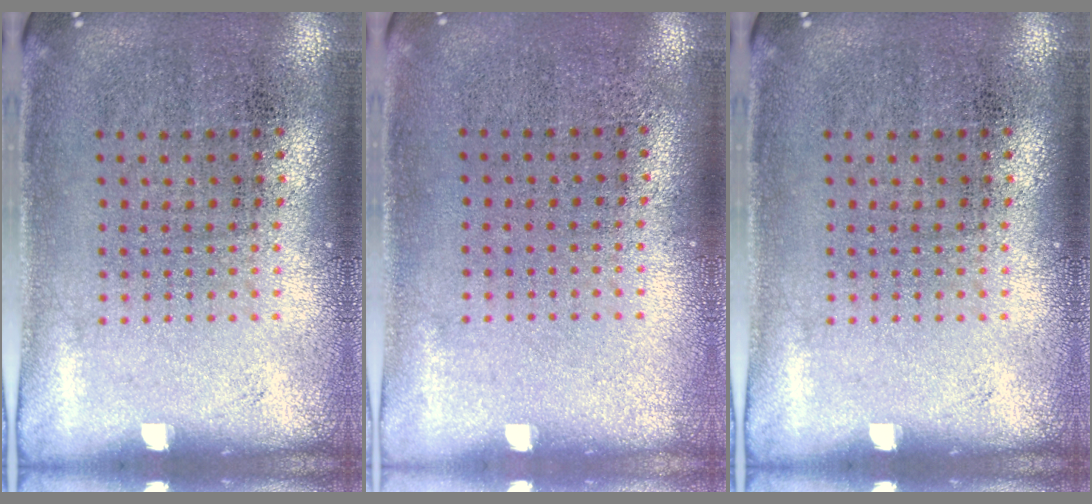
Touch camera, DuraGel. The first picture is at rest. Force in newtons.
{"total": 0.0}
{"total": 0.0}